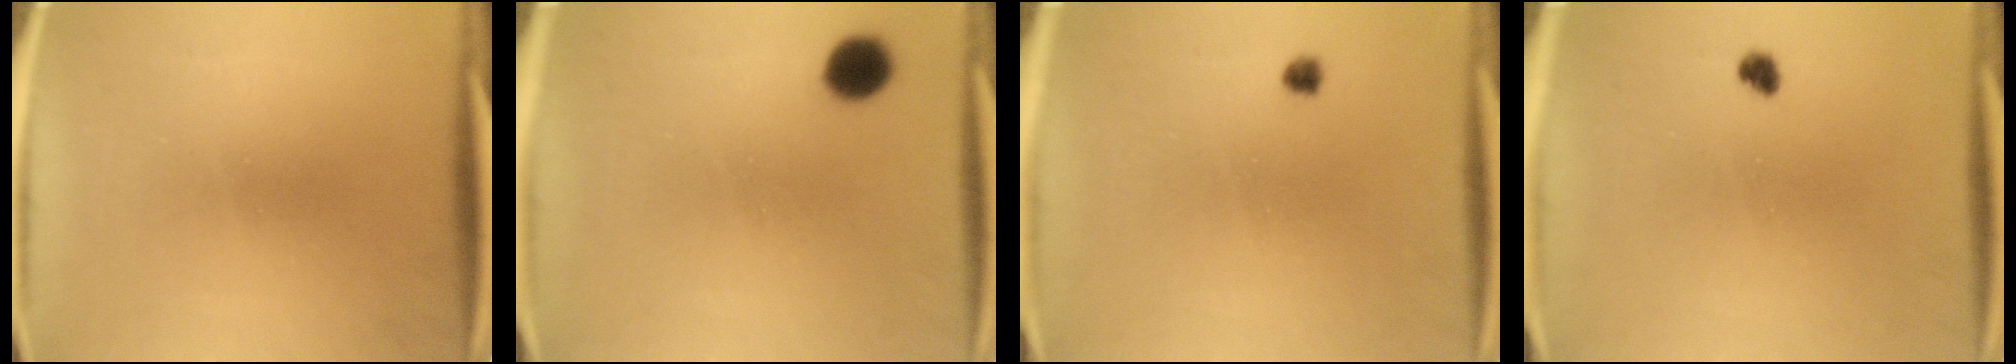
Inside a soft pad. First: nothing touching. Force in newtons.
{"total": 5.1}
{"total": 1.2}
{"total": 1.7}